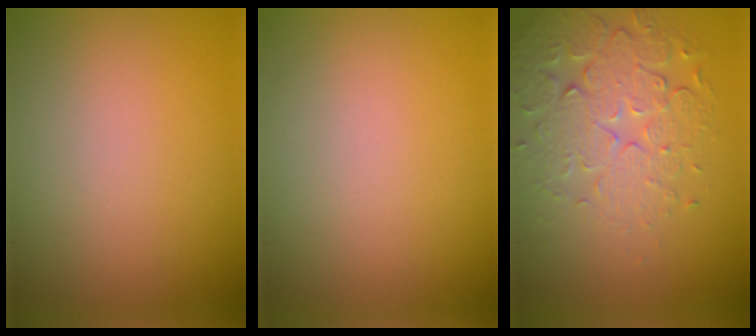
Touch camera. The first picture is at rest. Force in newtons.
{"total": 0.0}
{"total": 5.1, "press": 4.5, "slide": 2.5}